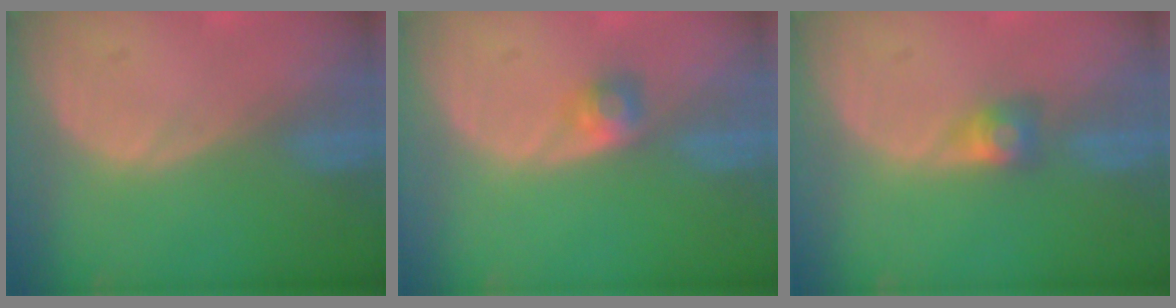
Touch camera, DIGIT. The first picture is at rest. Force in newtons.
{"total": 2.5, "press": 2.3, "slide": 1.0}
{"total": 2.9, "press": 2.4, "slide": 1.5}